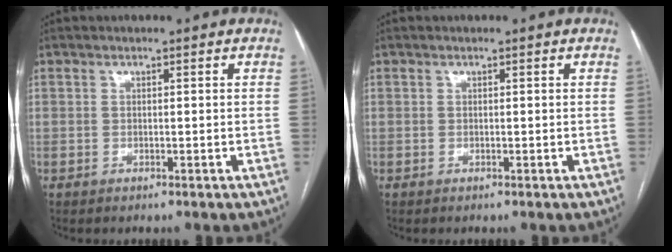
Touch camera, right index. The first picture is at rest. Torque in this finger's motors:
{"motor_torque": [-0.11, 0.15, 0.02, 0.01]}